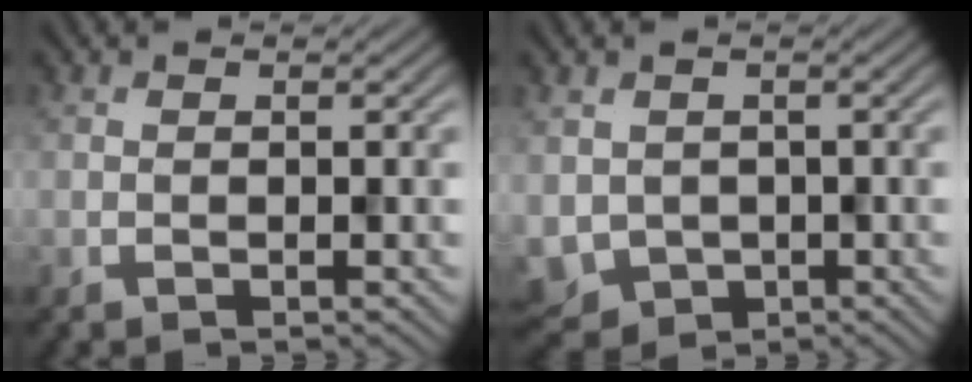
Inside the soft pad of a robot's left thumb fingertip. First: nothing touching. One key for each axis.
{"total": 2.8, "fx": -0.2, "fy": 2.8, "fz": -0.1, "tx": -0.029, "ty": -0.020, "tz": 0.003}